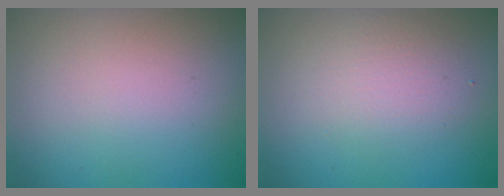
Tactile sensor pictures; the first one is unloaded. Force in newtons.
{"total": 2.3, "press": 2.3, "slide": 0.2}